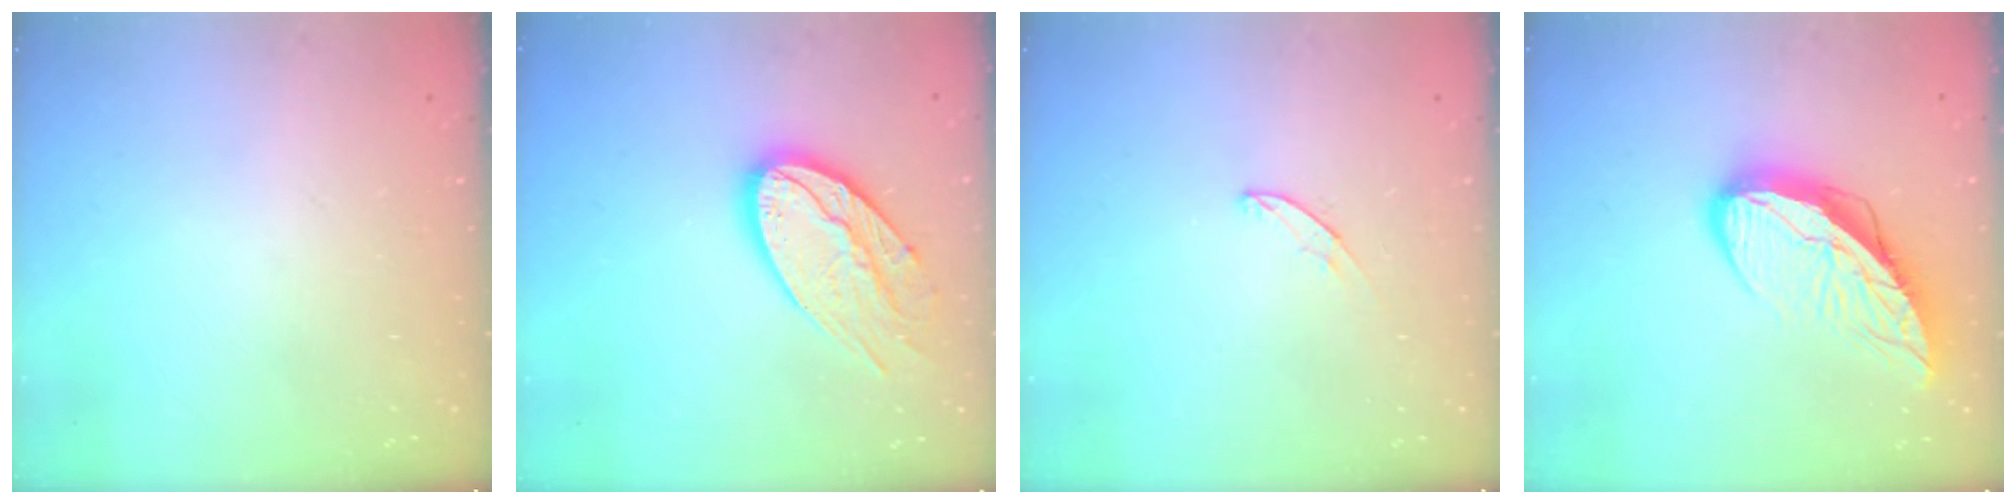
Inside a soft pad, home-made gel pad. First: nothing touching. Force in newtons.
{"total": 17.9, "press": 17.9, "slide": 1.4}
{"total": 4.8, "press": 4.7, "slide": 0.3}
{"total": 13.0, "press": 13.0, "slide": 1.2}